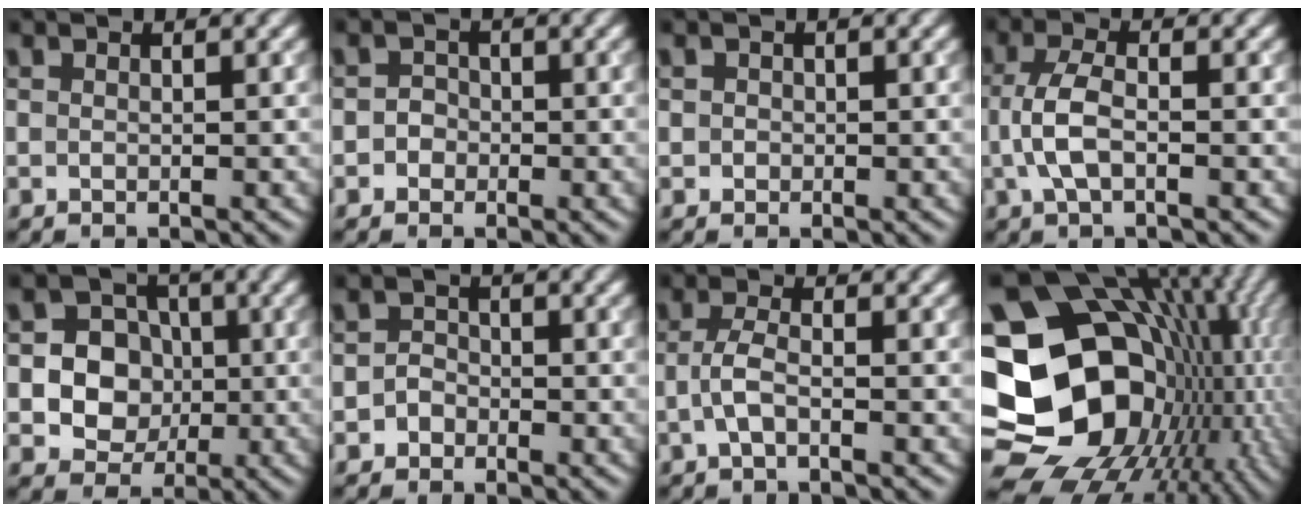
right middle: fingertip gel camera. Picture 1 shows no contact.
{"total": 1.4, "force": [-0.4, 1.3, 0.4], "torque": [0.014, 0.002, -0.015]}
{"total": 0.8, "force": [0.1, 0.7, 0.1], "torque": [0.005, -0.003, -0.001]}
{"total": 3.3, "force": [-0.7, 1.3, 3.0], "torque": [-0.068, 0.002, -0.017]}
{"total": 7.7, "force": [-0.1, 7.2, 2.8], "torque": [-0.047, 0.026, -0.021]}
{"total": 1.5, "force": [-0.7, 1.3, 0.3], "torque": [0.008, 0.005, -0.018]}
{"total": 2.1, "force": [-0.7, 0.6, 1.9], "torque": [-0.042, 0.003, -0.019]}
{"total": 22.4, "force": [-2.2, 18.3, 12.7], "torque": [-0.201, 0.008, -0.053]}